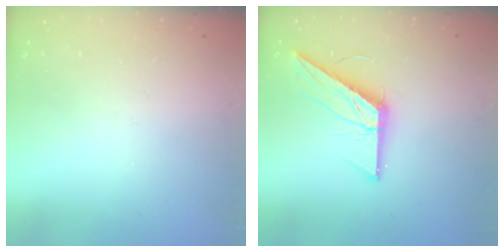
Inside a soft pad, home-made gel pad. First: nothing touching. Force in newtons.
{"total": 13.9, "press": 13.9, "slide": 0.5}